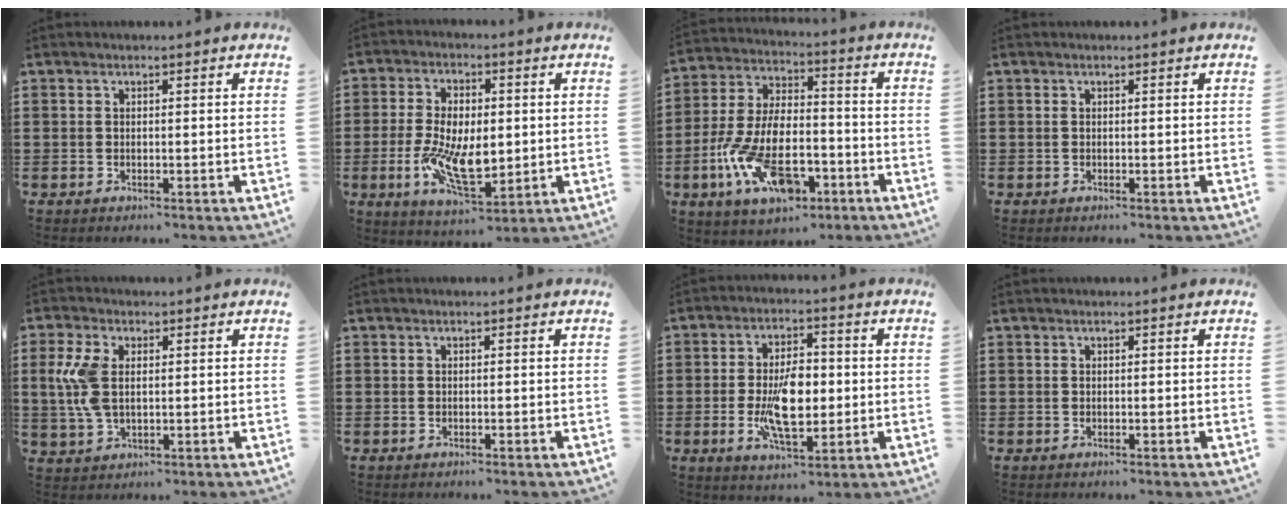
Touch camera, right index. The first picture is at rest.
{"total": 10.6, "force": [-1.2, 5.2, 9.1], "torque": [-0.198, -0.005, -0.021]}
{"total": 12.9, "force": [-5.5, 6.5, 9.7], "torque": [-0.216, 0.006, -0.104]}
{"total": 0.0}
{"total": 7.0, "force": [1.0, 3.9, 5.7], "torque": [-0.151, 0.000, 0.010]}
{"total": 0.0}
{"total": 9.7, "force": [-1.0, 4.6, 8.5], "torque": [-0.174, -0.005, -0.023]}
{"total": 0.0}